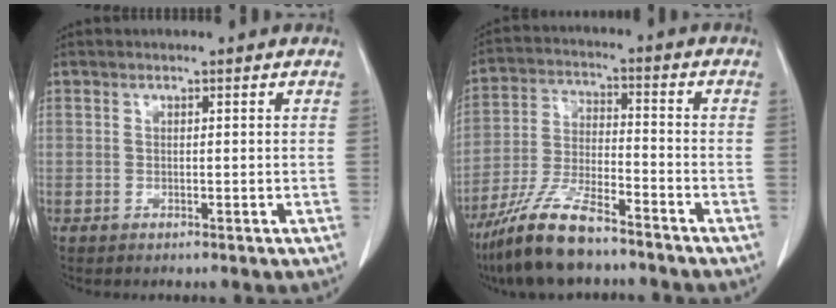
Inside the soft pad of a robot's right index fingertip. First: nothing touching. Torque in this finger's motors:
{"motor_torque": [0.57, -0.53, 0.44, 0.17]}